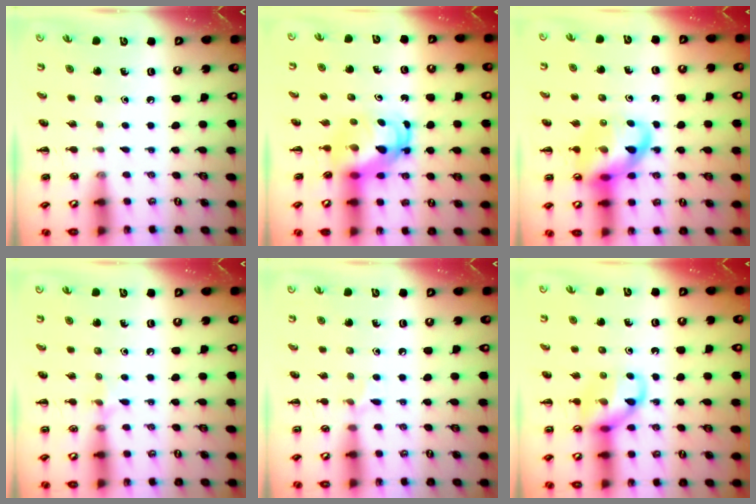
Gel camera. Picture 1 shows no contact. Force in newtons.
{"total": 6.1, "press": 6.1, "slide": 0.6}
{"total": 14.5, "press": 14.4, "slide": 2.3}
{"total": 5.1, "press": 4.9, "slide": 1.3}
{"total": 4.5, "press": 4.2, "slide": 1.5}
{"total": 11.1, "press": 11.0, "slide": 1.7}